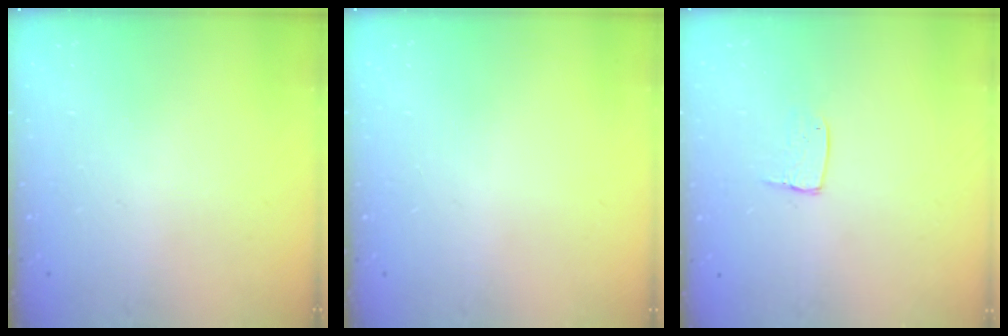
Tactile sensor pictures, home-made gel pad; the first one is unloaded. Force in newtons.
{"total": 0.0}
{"total": 5.2, "press": 5.2, "slide": 0.4}